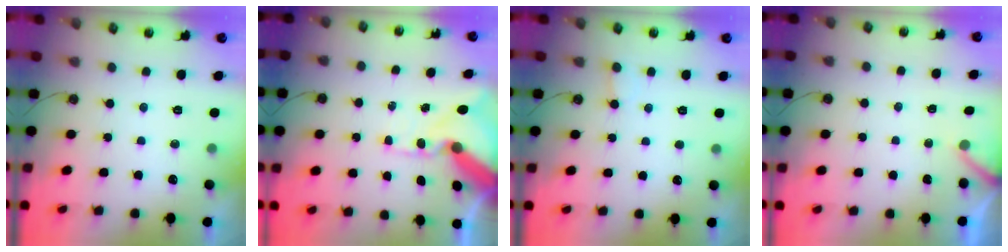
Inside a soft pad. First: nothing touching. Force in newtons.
{"total": 14.8, "press": 14.6, "slide": 2.2}
{"total": 2.3, "press": 2.3, "slide": 0.2}
{"total": 2.5, "press": 2.5, "slide": 0.2}